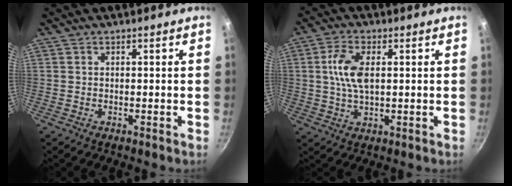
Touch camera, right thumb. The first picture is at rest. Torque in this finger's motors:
{"motor_torque": [1.35, 1.09, 1.10, -0.39, 0.12]}